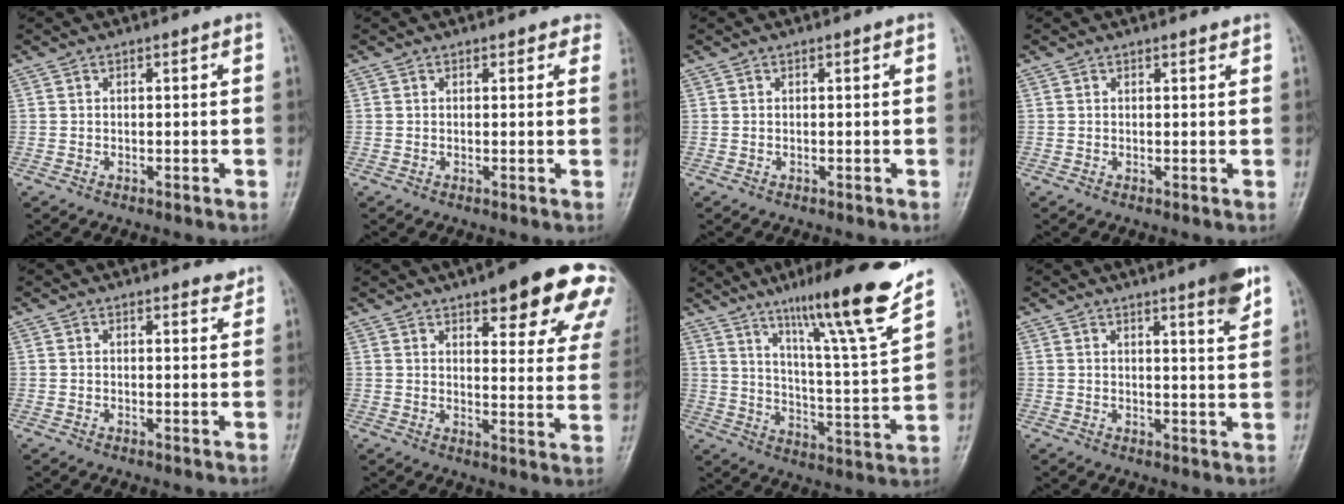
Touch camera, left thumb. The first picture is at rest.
{"total": 2.4, "force": [1.9, 1.3, 0.7], "torque": [0.020, -0.005, 0.008]}
{"total": 0.0}
{"total": 0.8, "force": [0.8, 0.2, 0.2], "torque": [-0.004, -0.005, 0.010]}
{"total": 1.7, "force": [1.6, 0.5, 0.3], "torque": [0.003, -0.014, 0.016]}
{"total": 20.4, "force": [12.6, 6.1, 14.9], "torque": [-0.149, -0.040, 0.147]}
{"total": 19.6, "force": [14.0, 0.9, 13.6], "torque": [-0.185, -0.077, 0.219]}
{"total": 6.4, "force": [4.1, 0.6, 4.8], "torque": [-0.058, -0.024, 0.053]}